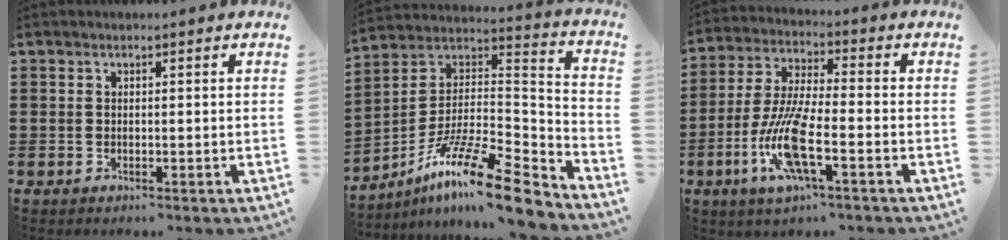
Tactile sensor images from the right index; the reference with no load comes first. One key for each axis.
{"total": 13.8, "fx": -9.9, "fy": 2.3, "fz": 9.4, "tx": -0.167, "ty": 0.018, "tz": -0.186}
{"total": 10.7, "fx": -4.2, "fy": 2.4, "fz": 9.5, "tx": -0.213, "ty": -0.014, "tz": -0.084}